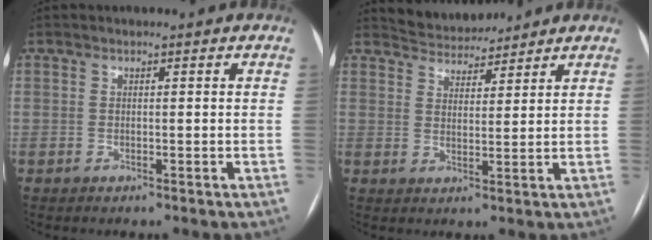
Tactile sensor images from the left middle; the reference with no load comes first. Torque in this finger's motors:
{"motor_torque": [0.05, -0.13, -0.03, -0.02]}